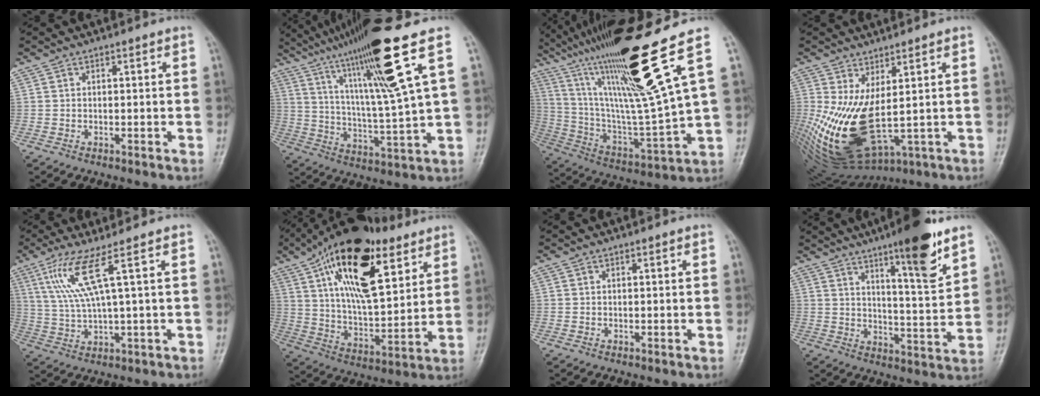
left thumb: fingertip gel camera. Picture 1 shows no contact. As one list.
[{"total": 18.7, "force": [9.9, -0.2, 15.9], "torque": [-0.263, -0.038, 0.171]}, {"total": 25.2, "force": [14.3, 0.7, 20.7], "torque": [-0.358, -0.065, 0.257]}, {"total": 15.4, "force": [0.4, 6.6, 13.9], "torque": [-0.274, -0.028, 0.039]}, {"total": 8.2, "force": [3.6, -0.3, 7.3], "torque": [-0.178, -0.015, 0.085]}, {"total": 24.0, "force": [11.6, 10.5, 18.2], "torque": [-0.288, -0.034, 0.199]}, {"total": 0.0}, {"total": 13.6, "force": [8.6, 2.1, 10.3], "torque": [-0.139, -0.056, 0.131]}]